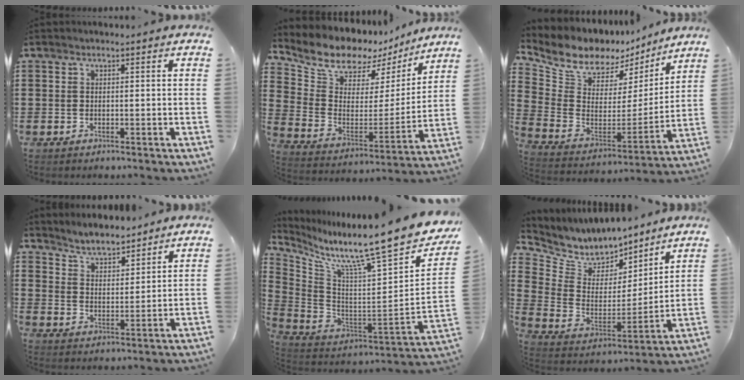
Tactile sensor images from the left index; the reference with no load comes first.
{"total": 10.0, "force": [9.0, 3.8, 2.2], "torque": [-0.083, -0.064, 0.157]}
{"total": 9.1, "force": [7.7, 4.3, 2.4], "torque": [-0.087, -0.052, 0.137]}
{"total": 4.4, "force": [4.4, 0.4, 0.4], "torque": [-0.027, -0.021, 0.076]}
{"total": 12.6, "force": [9.6, 0.5, 8.1], "torque": [-0.149, -0.090, 0.147]}
{"total": 7.6, "force": [7.0, 3.0, 0.4], "torque": [-0.059, -0.053, 0.127]}